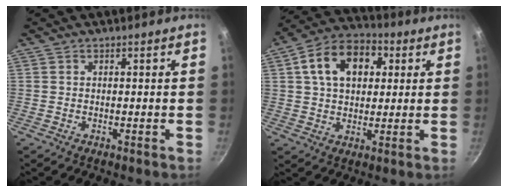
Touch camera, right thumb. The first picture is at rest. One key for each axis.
{"total": 13.8, "fx": 3.8, "fy": 9.4, "fz": 9.3, "tx": -0.129, "ty": 0.014, "tz": 0.048}